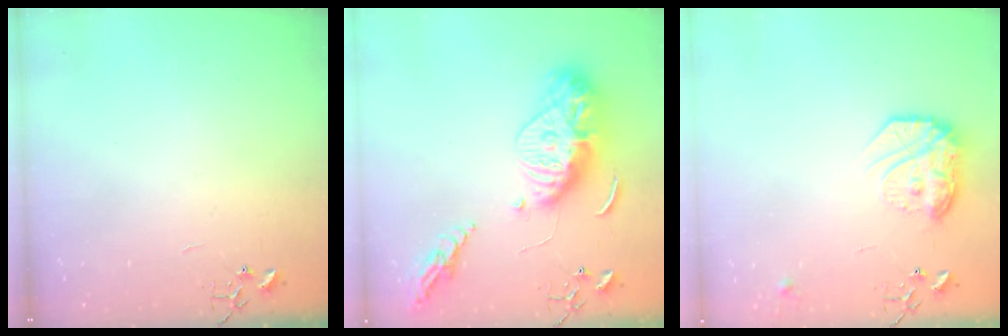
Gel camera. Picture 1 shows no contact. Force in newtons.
{"total": 18.2, "press": 18.1, "slide": 1.5}
{"total": 16.9, "press": 16.8, "slide": 1.4}